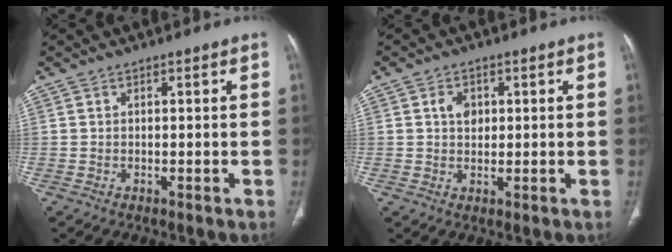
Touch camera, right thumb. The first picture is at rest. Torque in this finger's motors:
{"motor_torque": [-0.14, 0.30, -0.21, -0.01, 0.09]}